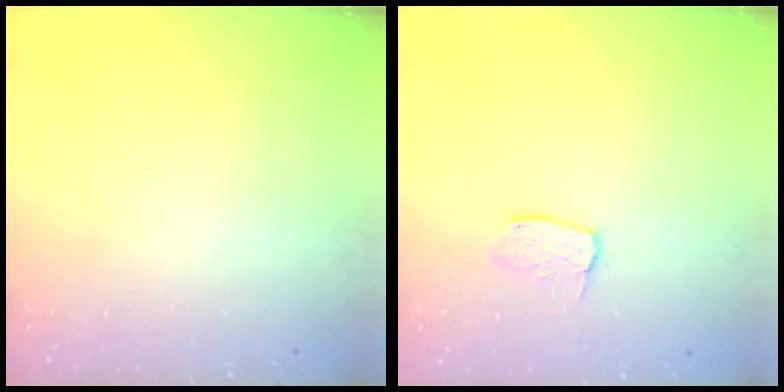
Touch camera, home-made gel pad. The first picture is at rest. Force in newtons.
{"total": 5.6, "press": 5.6, "slide": 0.4}